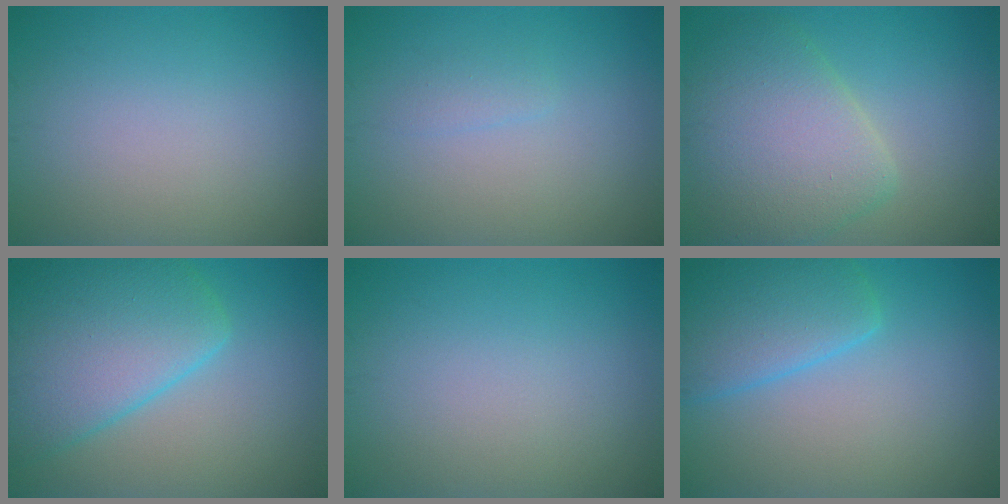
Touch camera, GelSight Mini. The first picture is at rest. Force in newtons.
{"total": 0.8, "press": 0.8, "slide": 0.1}
{"total": 6.9, "press": 6.9, "slide": 0.5}
{"total": 8.8, "press": 8.8, "slide": 0.4}
{"total": 0.0}
{"total": 5.3, "press": 5.3, "slide": 0.2}